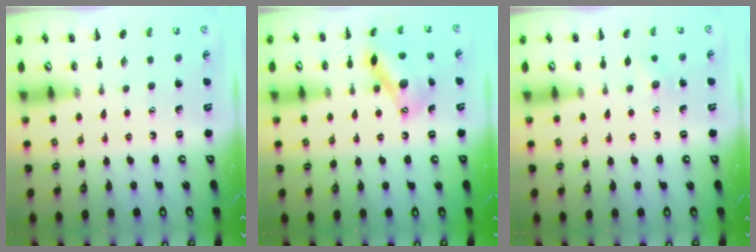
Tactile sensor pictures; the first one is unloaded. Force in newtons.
{"total": 14.3, "press": 14.3, "slide": 1.0}
{"total": 5.1, "press": 5.0, "slide": 1.2}